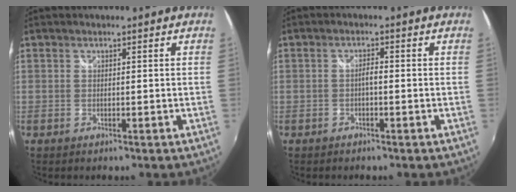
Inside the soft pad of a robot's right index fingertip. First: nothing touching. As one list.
[{"total": 1.4, "force": [-0.5, 0.4, 1.2], "torque": [-0.023, 0.005, -0.010]}]